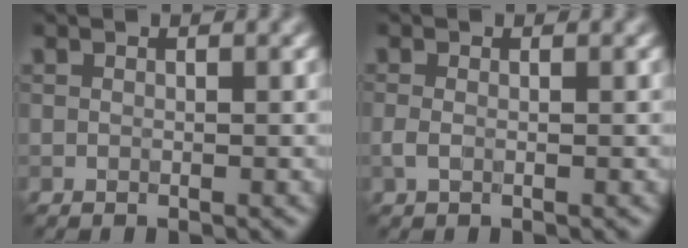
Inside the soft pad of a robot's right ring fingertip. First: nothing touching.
{"total": 0.9, "force": [-0.2, 0.4, 0.8], "torque": [-0.021, -0.002, -0.006]}